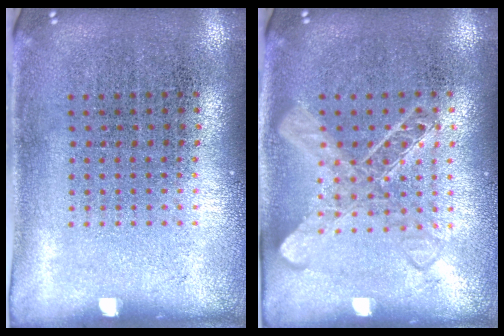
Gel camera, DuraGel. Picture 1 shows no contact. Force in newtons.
{"total": 1.4, "press": 1.4, "slide": 0.3}